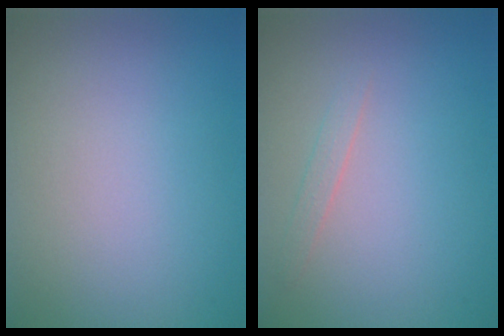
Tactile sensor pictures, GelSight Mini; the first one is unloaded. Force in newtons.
{"total": 0.9, "press": 0.9, "slide": 0.0}